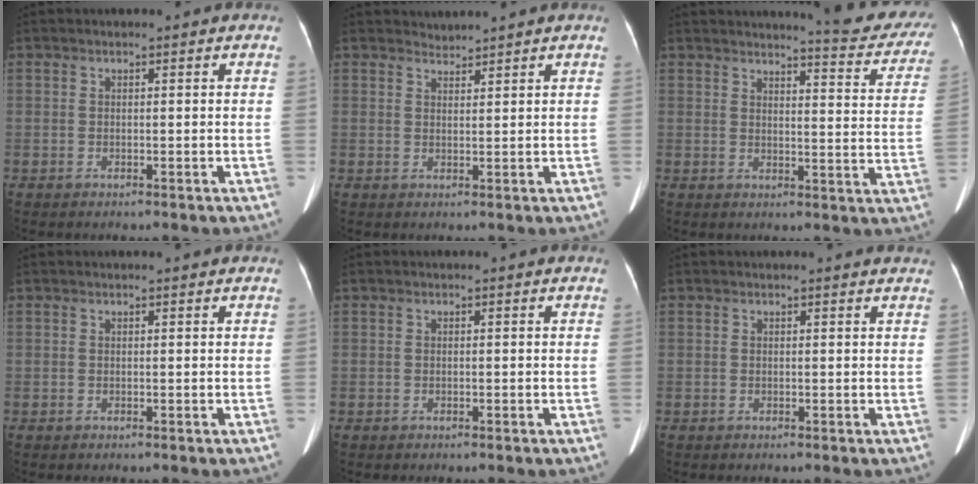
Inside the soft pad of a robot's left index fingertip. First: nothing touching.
{"total": 1.5, "force": [1.4, -0.3, -0.5], "torque": [-0.004, 0.003, 0.031]}
{"total": 13.2, "force": [12.6, 1.1, 3.7], "torque": [-0.031, -0.067, 0.125]}
{"total": 0.9, "force": [0.9, 0.1, 0.4], "torque": [-0.010, 0.009, 0.011]}
{"total": 0.0}
{"total": 3.3, "force": [3.2, 0.6, 0.5], "torque": [-0.010, 0.007, 0.021]}